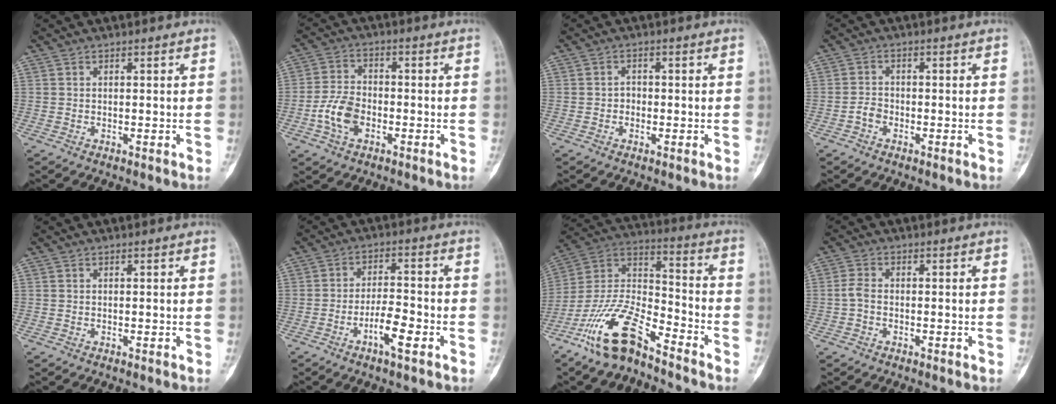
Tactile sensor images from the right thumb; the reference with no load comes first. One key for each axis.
{"total": 7.4, "fx": -2.5, "fy": 4.8, "fz": 5.1, "tx": -0.093, "ty": 0.019, "tz": -0.054}
{"total": 1.5, "fx": -0.4, "fy": 1.3, "fz": 0.7, "tx": 0.005, "ty": 0.004, "tz": -0.010}
{"total": 2.1, "fx": -1.1, "fy": 1.5, "fz": 1.0, "tx": -0.014, "ty": 0.011, "tz": -0.025}
{"total": 0.0}
{"total": 6.8, "fx": -3.2, "fy": 2.0, "fz": 5.7, "tx": -0.101, "ty": 0.021, "tz": -0.057}
{"total": 16.0, "fx": -11.2, "fy": 5.4, "fz": 10.1, "tx": -0.189, "ty": 0.076, "tz": -0.218}
{"total": 2.5, "fx": -0.6, "fy": 1.6, "fz": 1.8, "tx": -0.039, "ty": 0.007, "tz": -0.019}